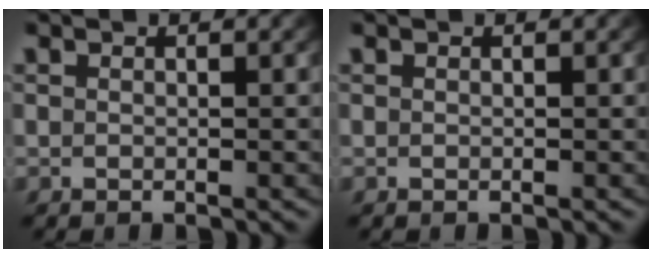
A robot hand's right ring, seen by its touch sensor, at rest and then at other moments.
{"total": 0.0}